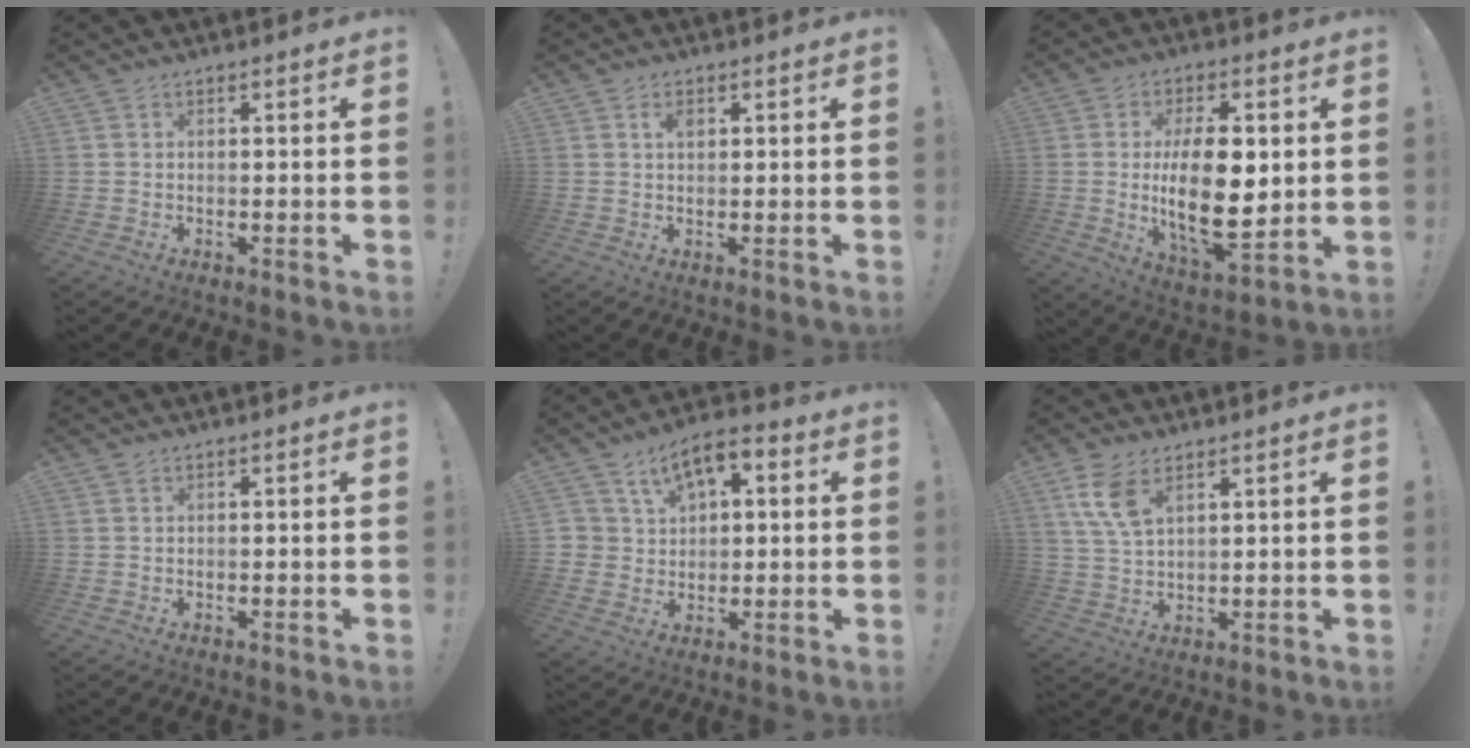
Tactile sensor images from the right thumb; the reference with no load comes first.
{"total": 1.9, "force": [0.8, 1.1, 1.4], "torque": [-0.021, -0.001, 0.011]}
{"total": 19.0, "force": [1.1, 8.7, 16.9], "torque": [-0.296, -0.018, 0.014]}
{"total": 0.0}
{"total": 8.7, "force": [4.0, 6.3, 4.5], "torque": [-0.076, -0.016, 0.079]}
{"total": 8.1, "force": [4.4, 3.9, 5.6], "torque": [-0.108, -0.015, 0.083]}